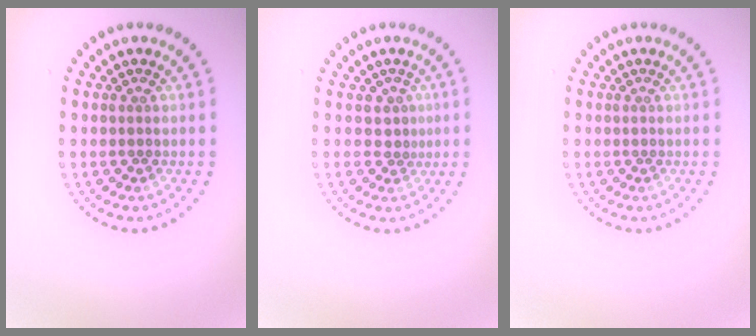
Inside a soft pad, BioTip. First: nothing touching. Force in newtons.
{"total": 1.3, "press": 1.0, "slide": 0.9}
{"total": 0.0}